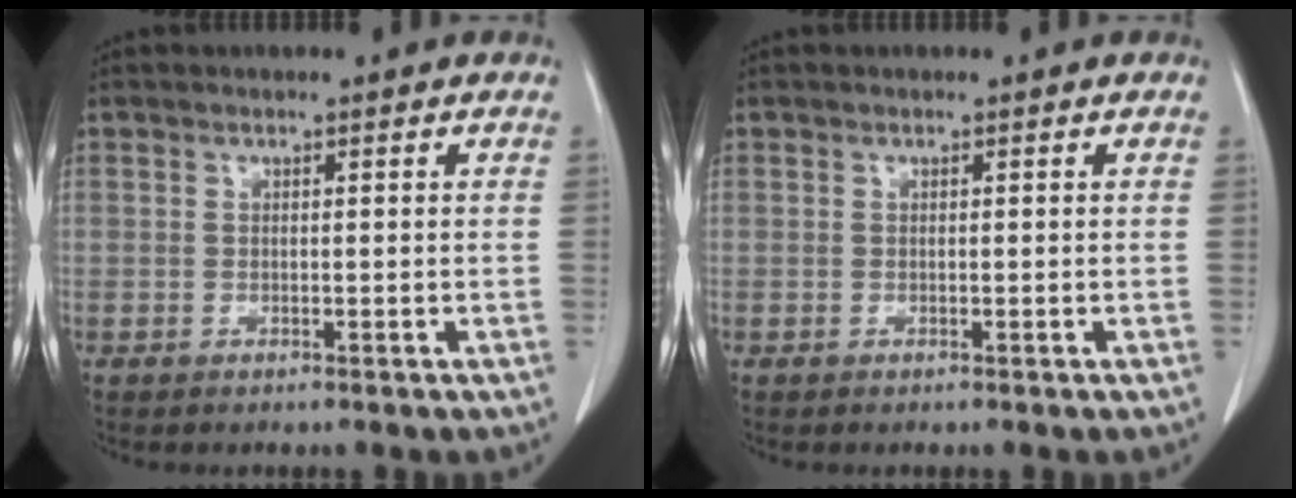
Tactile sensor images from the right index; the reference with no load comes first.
{"total": 0.0}